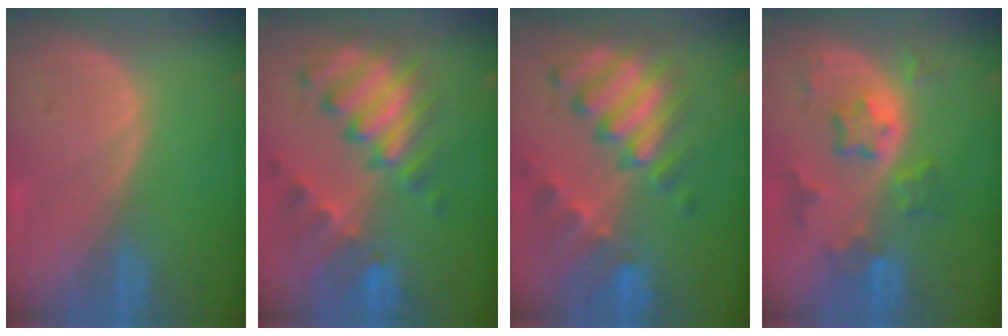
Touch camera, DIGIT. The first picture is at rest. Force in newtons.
{"total": 10.5, "press": 9.1, "slide": 5.2}
{"total": 10.8, "press": 9.3, "slide": 5.6}
{"total": 7.2, "press": 6.5, "slide": 3.2}